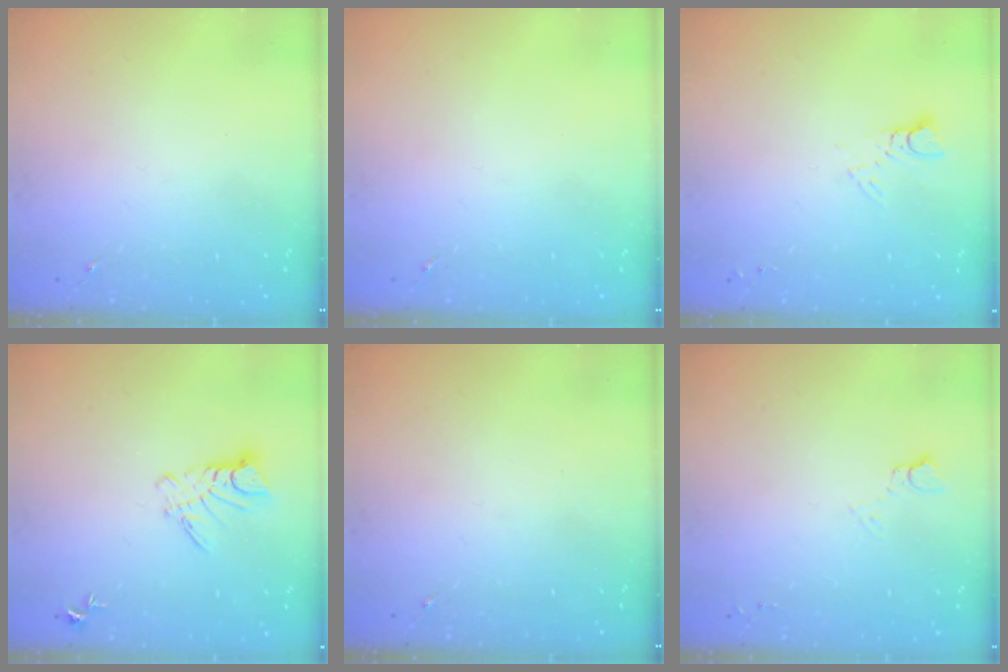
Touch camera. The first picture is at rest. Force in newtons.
{"total": 0.0}
{"total": 4.1, "press": 4.1, "slide": 0.4}
{"total": 8.0, "press": 8.0, "slide": 0.7}
{"total": 0.0}
{"total": 3.8, "press": 3.7, "slide": 0.5}